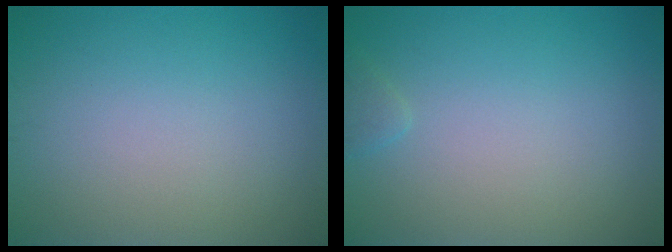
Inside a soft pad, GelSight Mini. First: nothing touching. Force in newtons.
{"total": 0.7, "press": 0.7, "slide": 0.1}